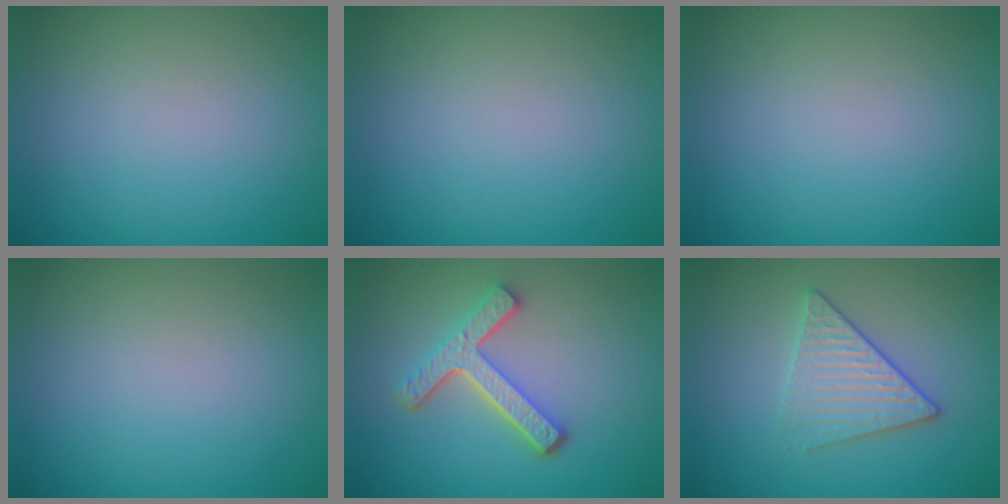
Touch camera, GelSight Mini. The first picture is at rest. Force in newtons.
{"total": 0.0}
{"total": 0.0}
{"total": 0.0}
{"total": 4.8, "press": 3.6, "slide": 3.2}
{"total": 3.4, "press": 3.1, "slide": 1.3}